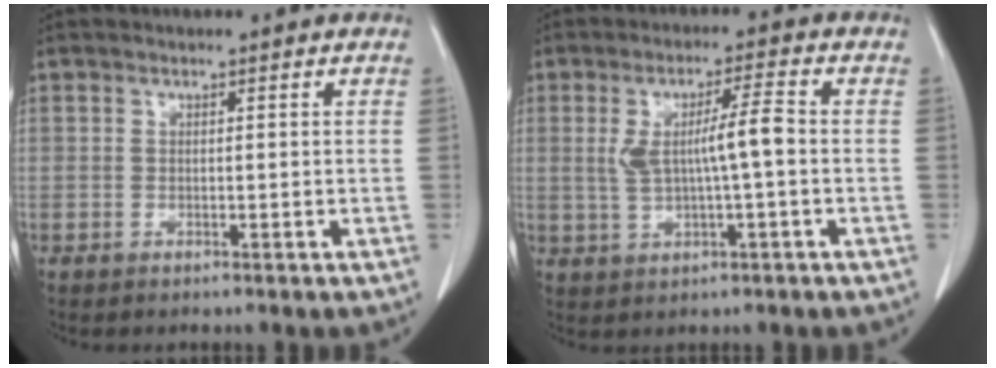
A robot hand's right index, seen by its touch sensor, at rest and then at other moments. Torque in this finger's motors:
{"motor_torque": [0.27, 0.03, 0.19, 0.06]}